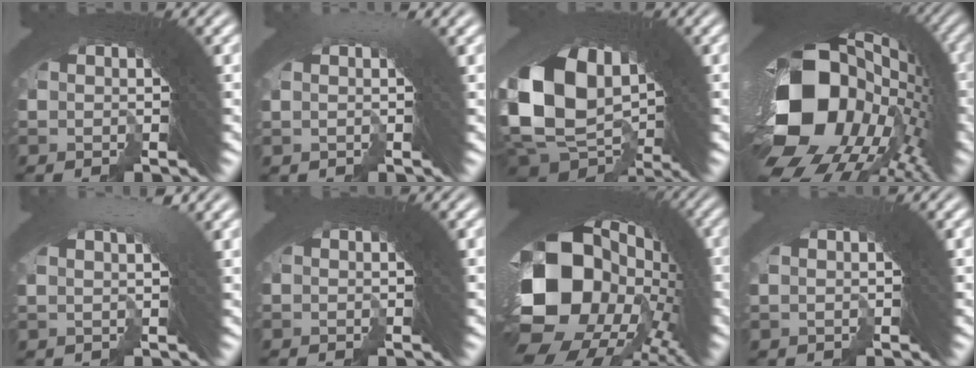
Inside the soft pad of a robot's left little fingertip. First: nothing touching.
{"total": 0.9, "force": [0.6, -0.3, 0.7], "torque": [0.008, 0.021, 0.003]}
{"total": 11.2, "force": [-1.7, 8.1, 7.6], "torque": [-0.176, -0.047, -0.004]}
{"total": 30.0, "force": [2.0, 17.8, 24.0], "torque": [-0.326, 0.034, 0.011]}
{"total": 2.0, "force": [1.3, -0.4, 1.5], "torque": [-0.007, 0.017, 0.019]}
{"total": 0.0}
{"total": 23.6, "force": [-0.7, 14.5, 18.6], "torque": [-0.281, -0.018, -0.003]}
{"total": 1.0, "force": [-0.2, -0.8, -0.6], "torque": [0.017, 0.006, -0.001]}